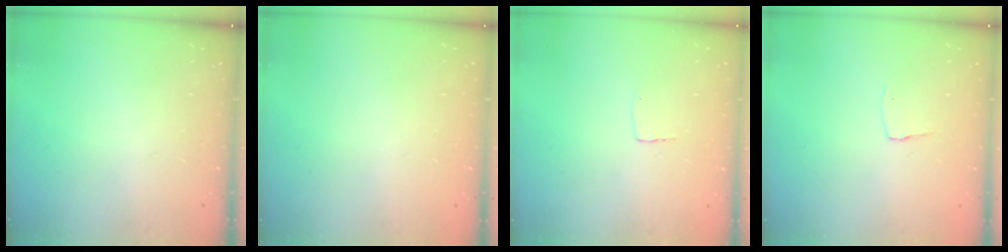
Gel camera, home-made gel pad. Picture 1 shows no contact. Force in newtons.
{"total": 0.0}
{"total": 2.6, "press": 2.6, "slide": 0.1}
{"total": 3.0, "press": 3.0, "slide": 0.3}